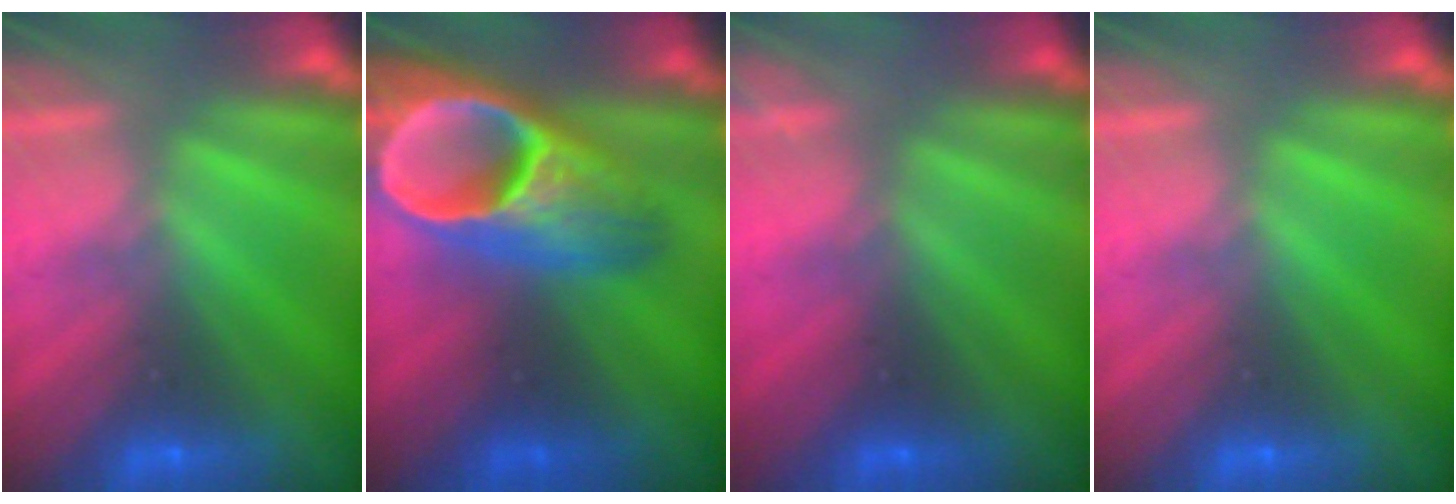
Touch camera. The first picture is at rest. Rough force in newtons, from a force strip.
{"total": 9.4}
{"total": 2.2}
{"total": 0.0}